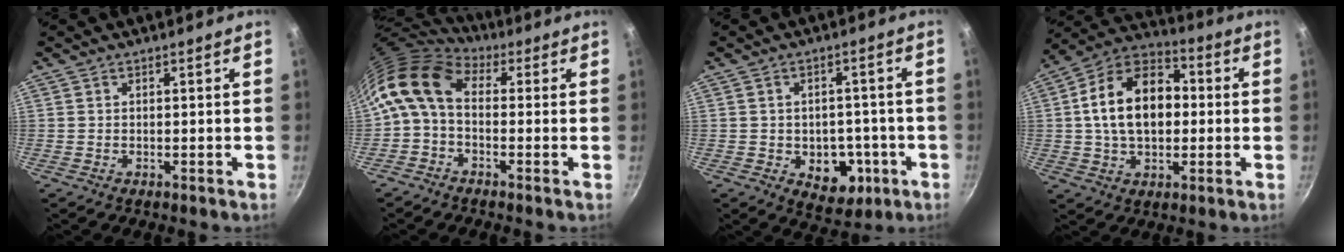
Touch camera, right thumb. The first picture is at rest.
{"total": 10.4, "force": [0.5, 6.7, 7.9], "torque": [-0.149, 0.026, -0.012]}
{"total": 10.6, "force": [-2.9, 7.8, 6.6], "torque": [-0.044, 0.006, -0.025]}
{"total": 17.4, "force": [0.9, 11.6, 13.0], "torque": [-0.186, 0.031, 0.001]}